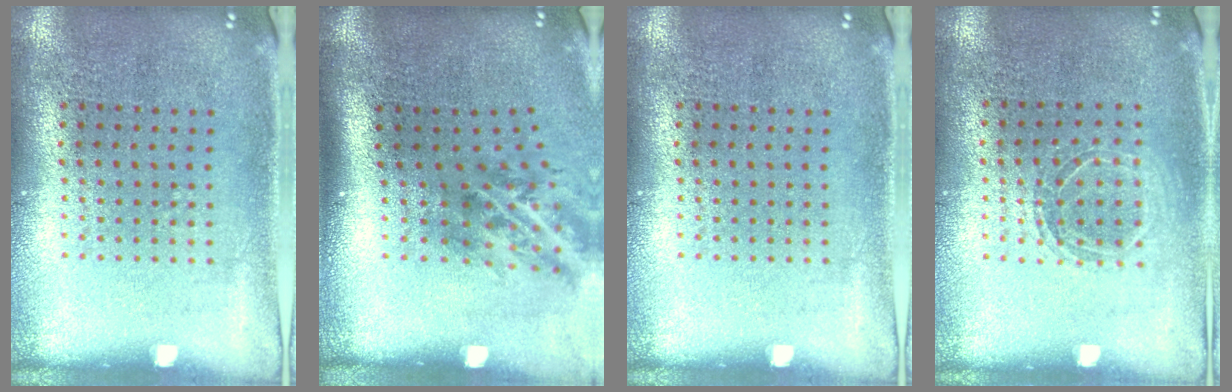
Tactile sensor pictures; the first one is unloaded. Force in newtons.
{"total": 2.0, "press": 1.3, "slide": 1.5}
{"total": 0.0}
{"total": 1.2, "press": 1.1, "slide": 0.4}